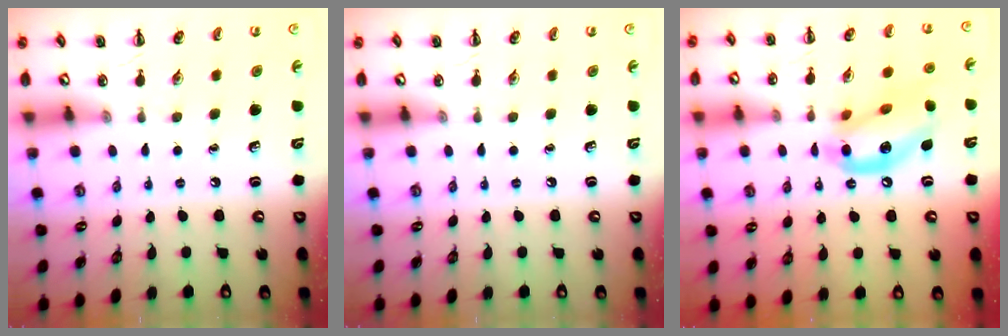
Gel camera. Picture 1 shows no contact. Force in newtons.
{"total": 0.0}
{"total": 13.5, "press": 13.1, "slide": 3.0}